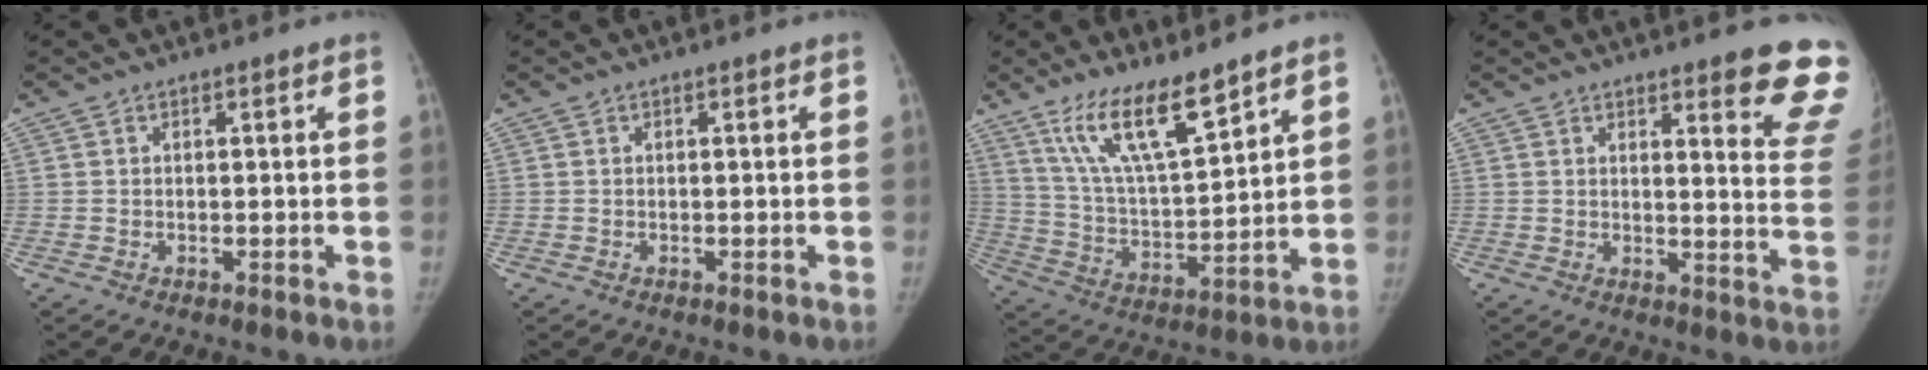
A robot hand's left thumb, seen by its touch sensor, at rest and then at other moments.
{"total": 0.0}
{"total": 14.1, "force": [10.0, 3.2, 9.4], "torque": [-0.157, -0.059, 0.200]}
{"total": 12.7, "force": [10.0, 2.0, 7.6], "torque": [-0.061, -0.081, 0.100]}